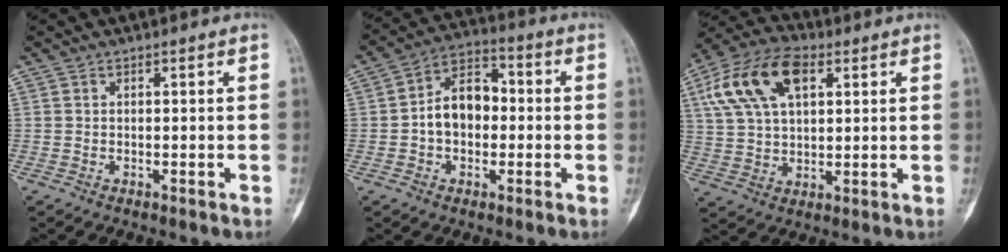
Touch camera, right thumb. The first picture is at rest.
{"total": 10.0, "force": [-0.7, 7.0, 7.1], "torque": [-0.094, 0.034, -0.026]}
{"total": 15.7, "force": [5.9, 8.9, 11.6], "torque": [-0.213, 0.012, 0.106]}